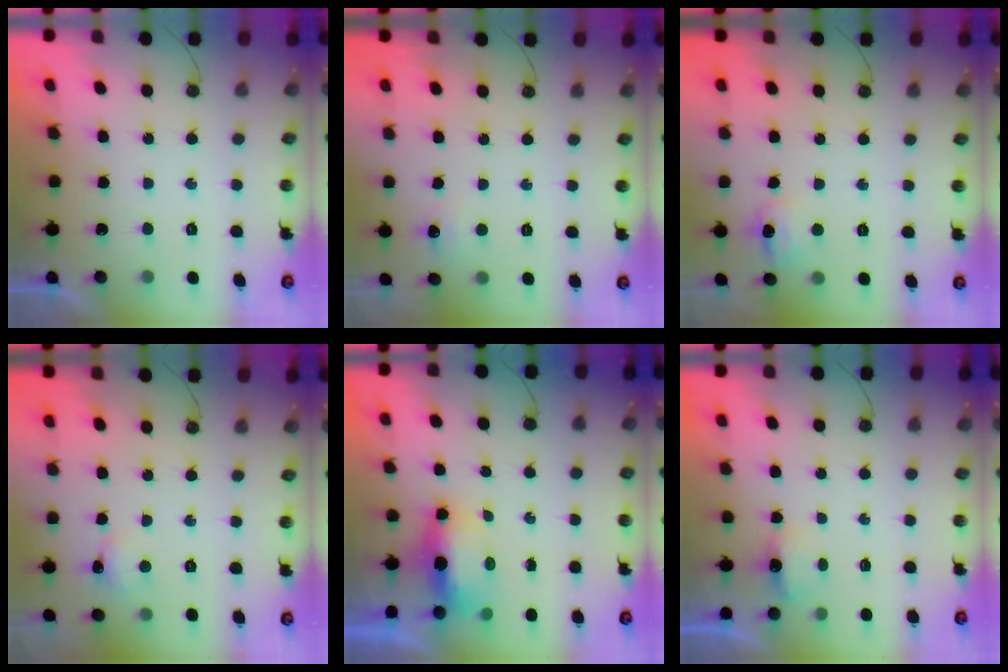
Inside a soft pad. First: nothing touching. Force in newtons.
{"total": 5.6, "press": 5.5, "slide": 0.7}
{"total": 7.7, "press": 7.6, "slide": 0.8}
{"total": 2.7, "press": 2.6, "slide": 0.7}
{"total": 7.0, "press": 6.6, "slide": 2.2}
{"total": 3.3, "press": 3.2, "slide": 0.6}